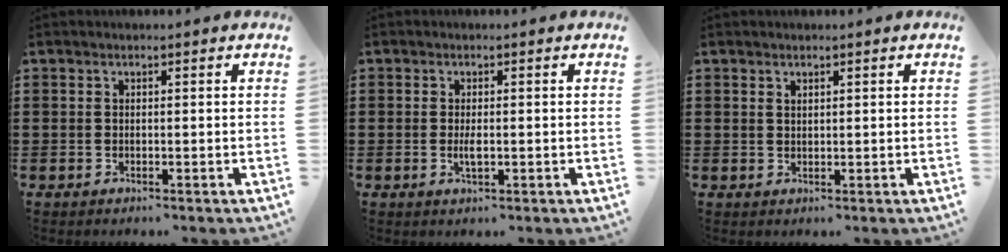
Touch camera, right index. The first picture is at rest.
{"total": 2.1, "force": [-0.3, 0.6, 1.9], "torque": [-0.043, -0.004, -0.007]}
{"total": 0.8, "force": [0.7, 0.4, 0.3], "torque": [-0.006, 0.002, 0.012]}